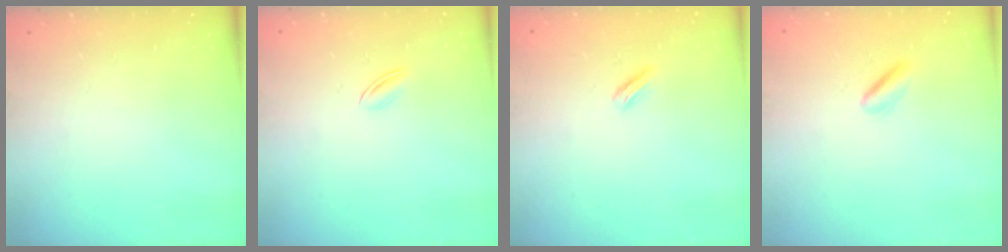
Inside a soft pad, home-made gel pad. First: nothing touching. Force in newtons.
{"total": 2.5, "press": 2.4, "slide": 0.8}
{"total": 2.3, "press": 2.2, "slide": 0.7}
{"total": 2.4, "press": 2.2, "slide": 0.8}